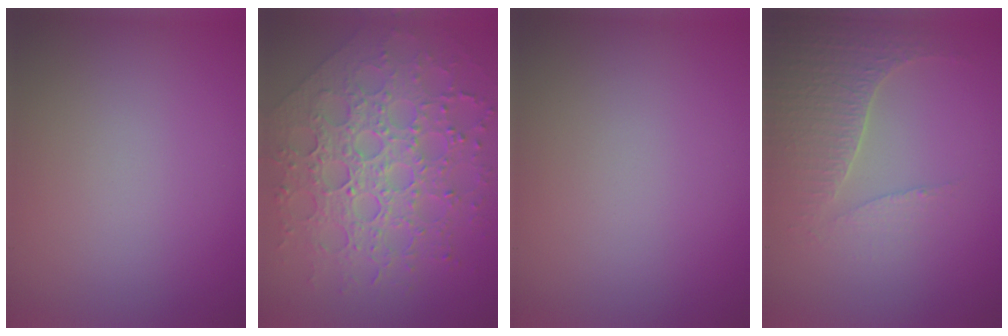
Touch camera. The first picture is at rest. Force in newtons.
{"total": 8.9, "press": 6.4, "slide": 6.2}
{"total": 0.0}
{"total": 3.4, "press": 3.2, "slide": 1.4}